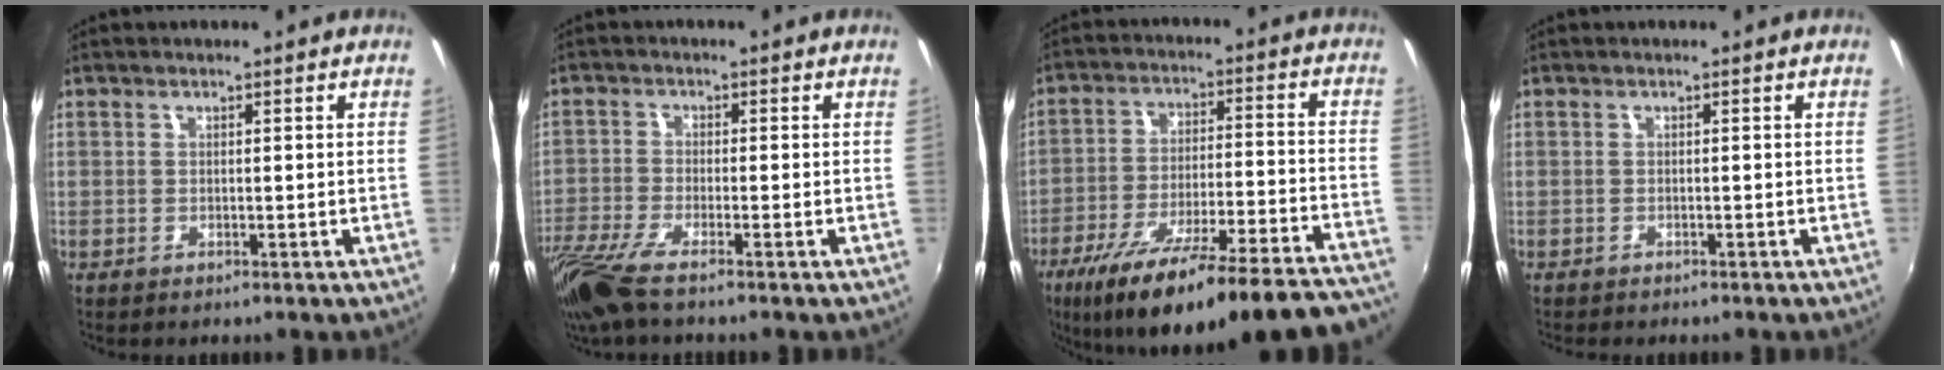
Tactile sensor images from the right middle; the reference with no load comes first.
{"total": 8.7, "force": [-6.6, 1.1, 5.5], "torque": [-0.135, -0.038, -0.128]}
{"total": 29.1, "force": [-24.8, 3.5, 14.9], "torque": [-0.236, -0.057, -0.354]}
{"total": 1.2, "force": [-1.1, 0.4, 0.3], "torque": [-0.010, -0.005, -0.016]}